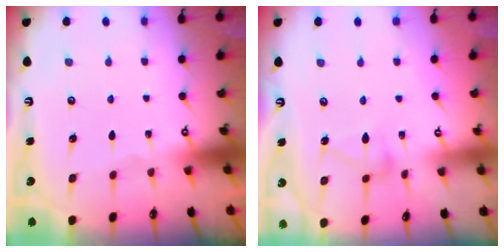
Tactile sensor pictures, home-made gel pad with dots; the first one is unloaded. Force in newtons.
{"total": 9.5, "press": 9.5, "slide": 0.4}